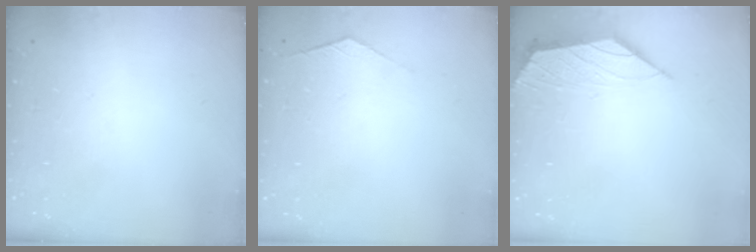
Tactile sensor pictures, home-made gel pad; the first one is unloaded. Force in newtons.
{"total": 1.4, "press": 1.4, "slide": 0.3}
{"total": 0.8, "press": 0.7, "slide": 0.4}